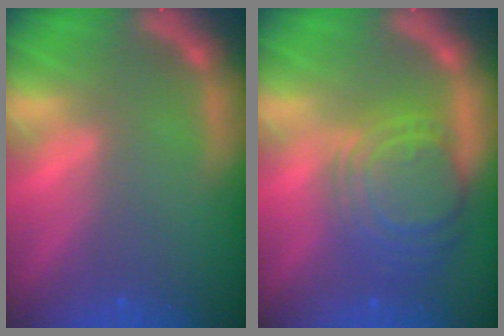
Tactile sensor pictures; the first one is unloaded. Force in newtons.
{"total": 9.1}